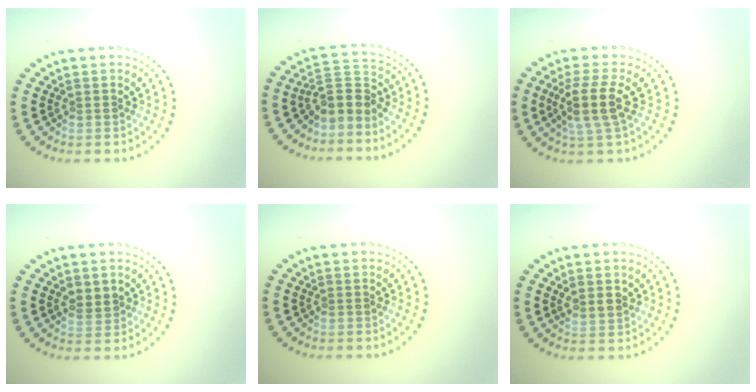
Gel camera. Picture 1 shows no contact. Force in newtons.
{"total": 3.1, "press": 2.4, "slide": 2.0}
{"total": 3.7, "press": 2.9, "slide": 2.2}
{"total": 1.9, "press": 1.8, "slide": 0.6}
{"total": 0.0}
{"total": 1.2, "press": 0.9, "slide": 0.7}